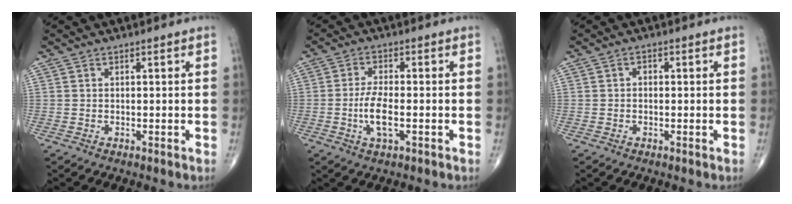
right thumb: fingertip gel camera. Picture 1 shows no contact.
{"total": 5.8, "force": [-1.5, 2.0, 5.2], "torque": [-0.107, 0.003, -0.029]}
{"total": 1.0, "force": [-0.1, 0.8, 0.7], "torque": [-0.006, 0.006, -0.005]}